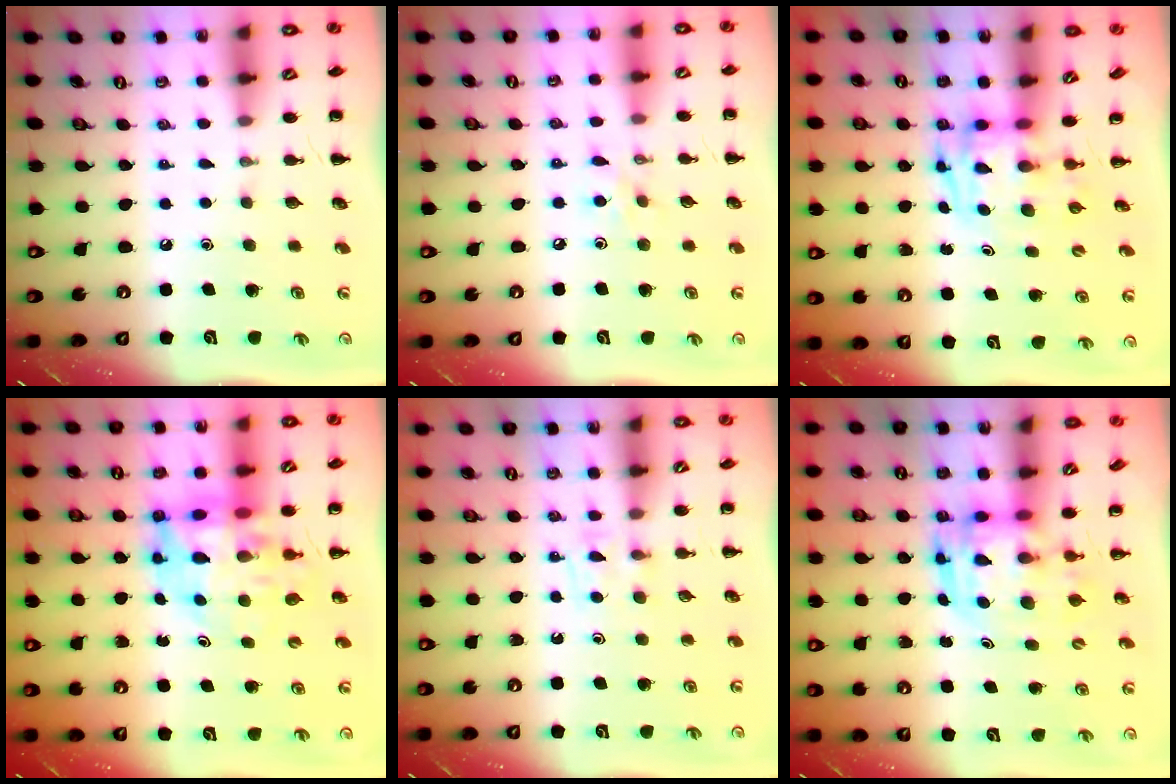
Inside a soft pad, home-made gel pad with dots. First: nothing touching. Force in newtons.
{"total": 5.4, "press": 5.1, "slide": 1.9}
{"total": 3.3, "press": 3.3, "slide": 0.6}
{"total": 13.3, "press": 12.7, "slide": 3.8}
{"total": 3.8, "press": 3.5, "slide": 1.5}
{"total": 3.6, "press": 3.5, "slide": 0.7}